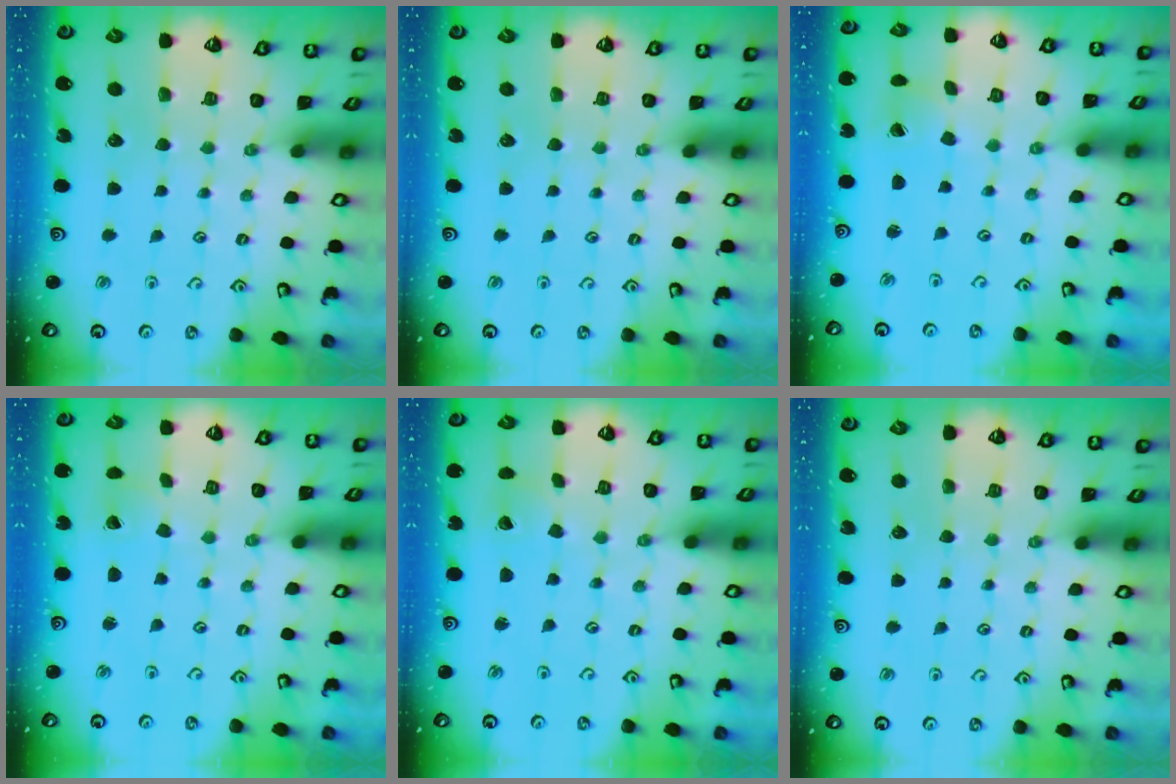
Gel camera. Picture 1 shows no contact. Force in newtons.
{"total": 0.0}
{"total": 1.6, "press": 1.6, "slide": 0.2}
{"total": 1.7, "press": 1.7, "slide": 0.0}
{"total": 2.6, "press": 2.6, "slide": 0.3}
{"total": 0.0}